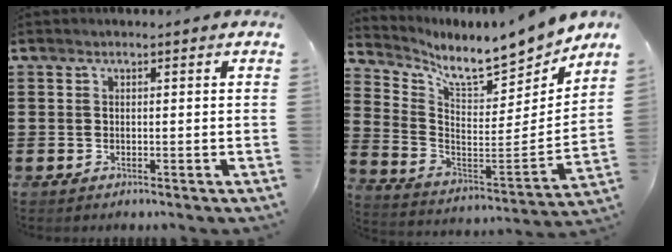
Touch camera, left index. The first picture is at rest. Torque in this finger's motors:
{"motor_torque": [1.25, -0.89, 0.54, 0.15]}